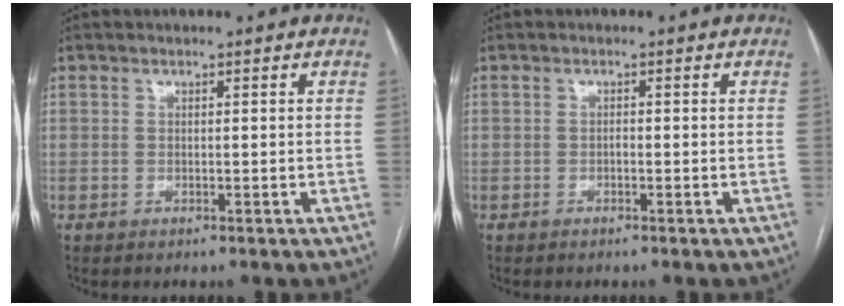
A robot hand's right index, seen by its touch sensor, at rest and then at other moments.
{"total": 0.5, "force": [-0.3, 0.2, 0.4], "torque": [-0.007, 0.002, -0.006]}